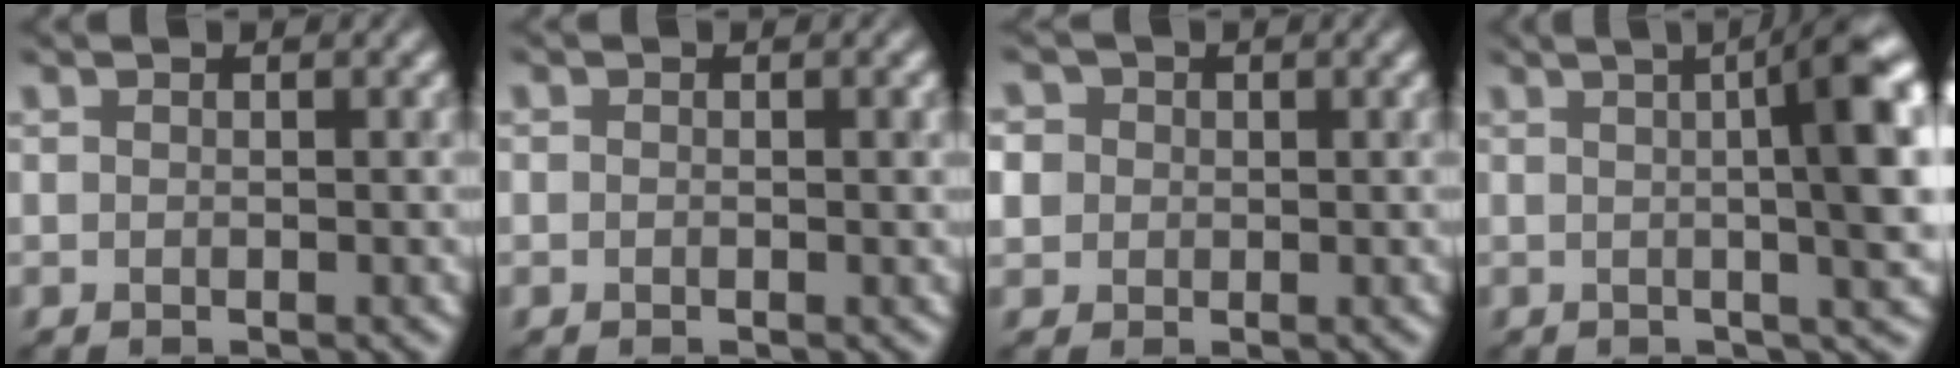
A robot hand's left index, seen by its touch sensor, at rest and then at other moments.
{"total": 0.8, "force": [0.1, 0.5, 0.6], "torque": [-0.005, -0.002, 0.002]}
{"total": 5.0, "force": [1.3, 4.5, 1.8], "torque": [-0.044, 0.035, -0.003]}
{"total": 10.4, "force": [1.2, 2.5, 10.0], "torque": [-0.097, 0.020, 0.010]}